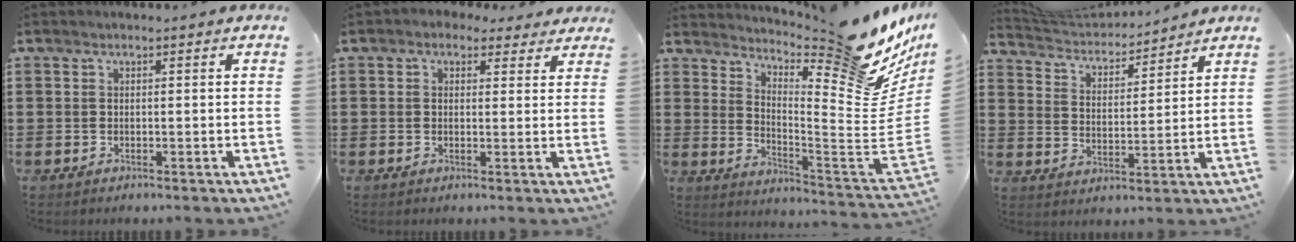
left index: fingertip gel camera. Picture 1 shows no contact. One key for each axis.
{"total": 2.2, "fx": 1.5, "fy": 1.5, "fz": 0.6, "tx": -0.012, "ty": 0.006, "tz": 0.024}
{"total": 13.6, "fx": 11.0, "fy": 1.5, "fz": 7.9, "tx": -0.104, "ty": -0.114, "tz": 0.173}
{"total": 4.0, "fx": 3.9, "fy": 0.7, "fz": 0.3, "tx": -0.031, "ty": -0.027, "tz": 0.064}